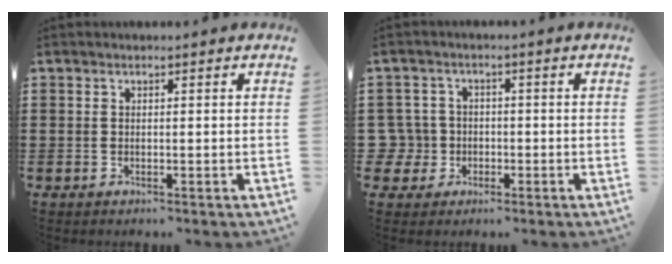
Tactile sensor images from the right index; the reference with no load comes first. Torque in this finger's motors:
{"motor_torque": [0.17, 0.17, 0.06, 0.00]}